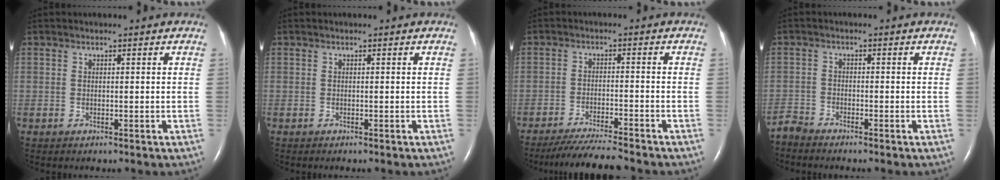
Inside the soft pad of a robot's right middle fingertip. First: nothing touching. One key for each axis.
{"total": 0.0}
{"total": 8.4, "fx": -7.7, "fy": -0.5, "fz": 3.2, "tx": -0.053, "ty": -0.023, "tz": -0.129}
{"total": 2.5, "fx": -2.4, "fy": -0.2, "fz": -0.3, "tx": 0.007, "ty": -0.016, "tz": -0.050}